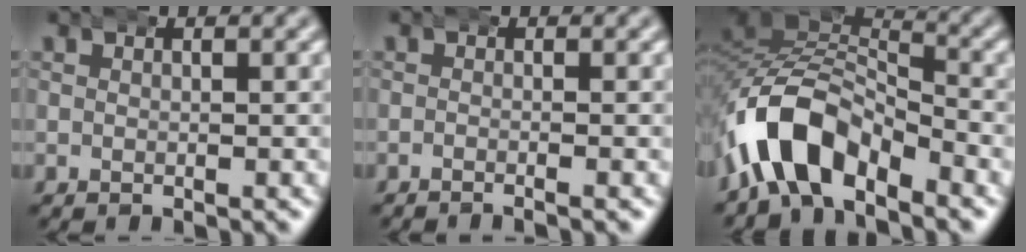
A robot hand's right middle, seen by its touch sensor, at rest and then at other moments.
{"total": 0.9, "force": [-0.9, -0.1, 0.4], "torque": [-0.004, 0.006, -0.022]}
{"total": 8.7, "force": [-2.4, 6.1, 5.8], "torque": [-0.141, -0.019, -0.041]}